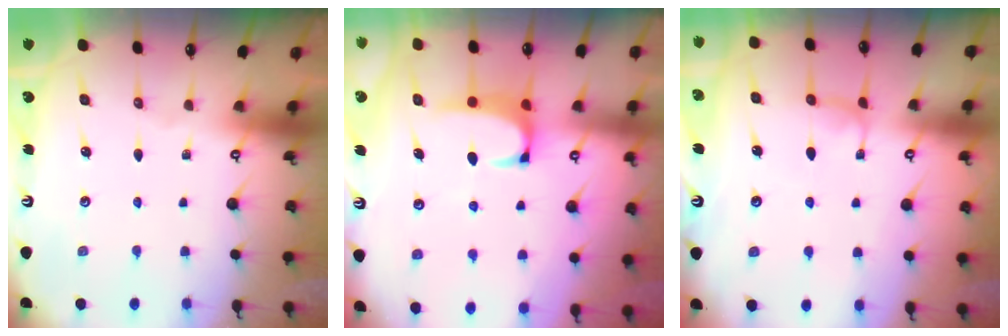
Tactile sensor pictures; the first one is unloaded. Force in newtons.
{"total": 1.2, "press": 1.1, "slide": 0.5}
{"total": 0.6, "press": 0.6, "slide": 0.3}